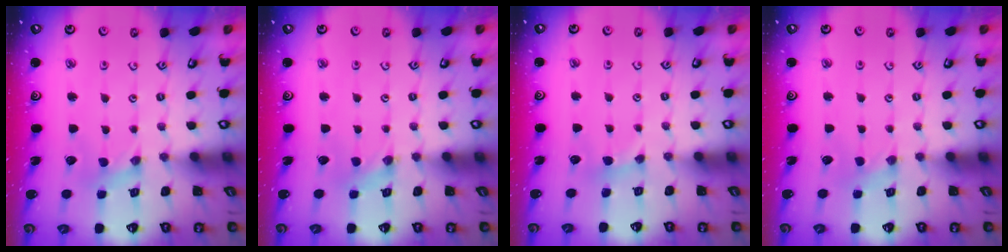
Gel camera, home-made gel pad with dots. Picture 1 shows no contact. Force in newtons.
{"total": 0.0}
{"total": 2.6, "press": 2.6, "slide": 0.3}
{"total": 0.0}